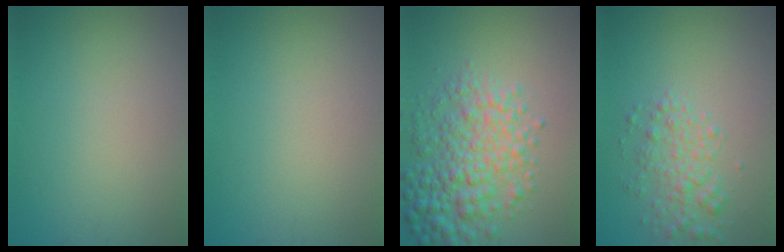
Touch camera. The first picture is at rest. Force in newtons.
{"total": 0.0}
{"total": 6.4, "press": 6.4, "slide": 0.2}
{"total": 2.8, "press": 2.8, "slide": 0.1}